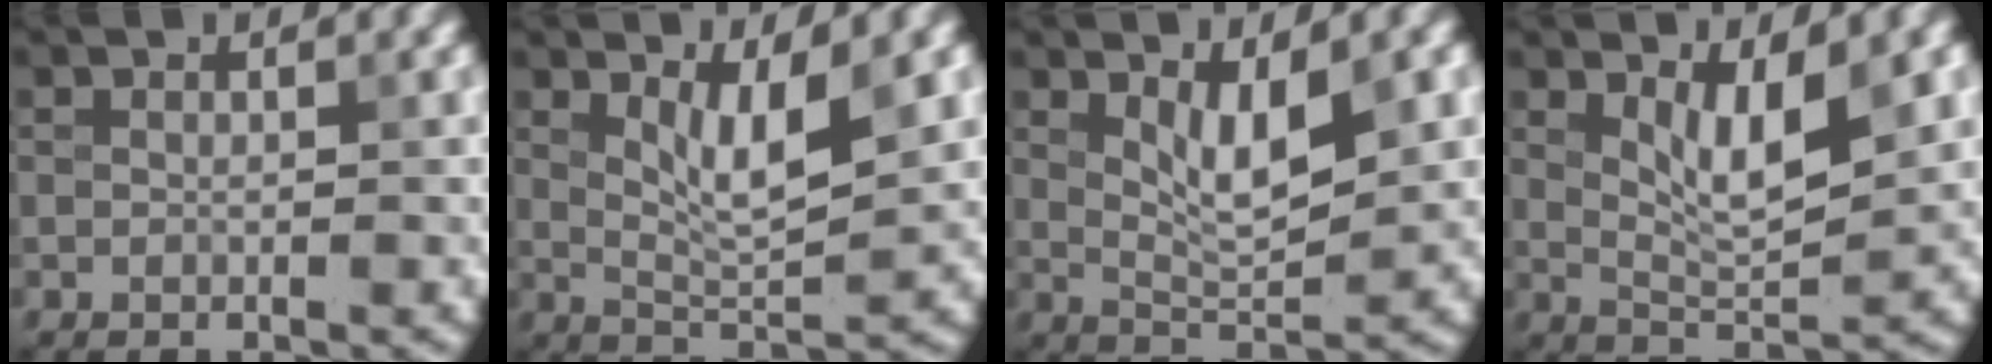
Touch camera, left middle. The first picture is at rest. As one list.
[{"total": 4.1, "force": [1.7, 0.9, 3.5], "torque": [-0.065, -0.010, 0.036]}, {"total": 4.4, "force": [1.6, 1.4, 3.9], "torque": [-0.072, -0.006, 0.032]}, {"total": 4.5, "force": [1.8, 1.3, 3.9], "torque": [-0.072, -0.009, 0.037]}]